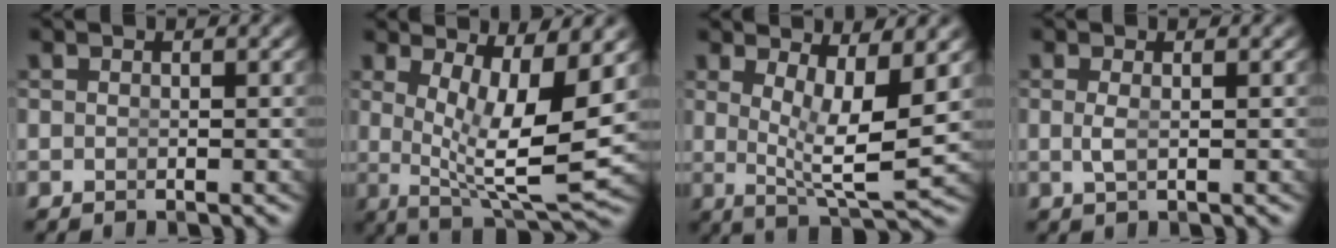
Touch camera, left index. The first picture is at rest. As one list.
[{"total": 8.9, "force": [0.5, 2.9, 8.4], "torque": [-0.133, -0.038, 0.026]}, {"total": 6.4, "force": [1.4, 1.6, 6.0], "torque": [-0.098, -0.031, 0.035]}, {"total": 1.1, "force": [-0.1, -0.3, 1.0], "torque": [-0.028, -0.017, 0.010]}]